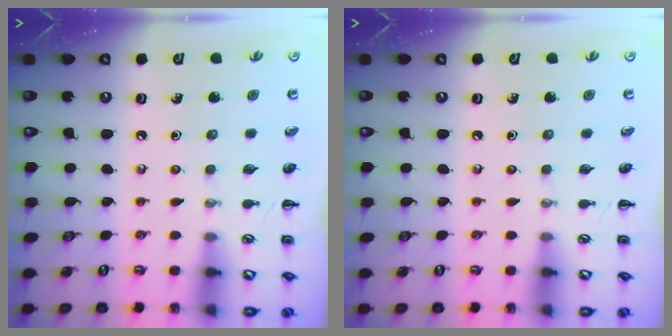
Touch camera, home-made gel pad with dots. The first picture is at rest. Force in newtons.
{"total": 0.0}